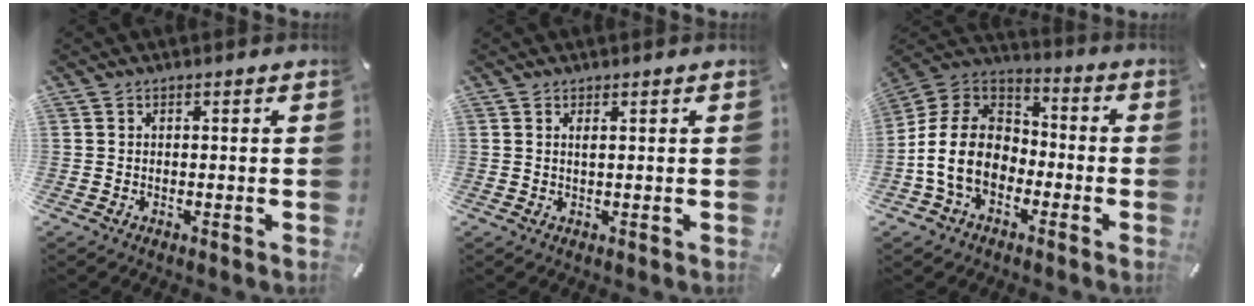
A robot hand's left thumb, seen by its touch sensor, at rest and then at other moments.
{"total": 1.0, "force": [0.4, 0.1, 0.9], "torque": [-0.019, -0.001, 0.007]}
{"total": 13.8, "force": [-4.7, 10.6, 7.4], "torque": [-0.176, 0.030, -0.086]}